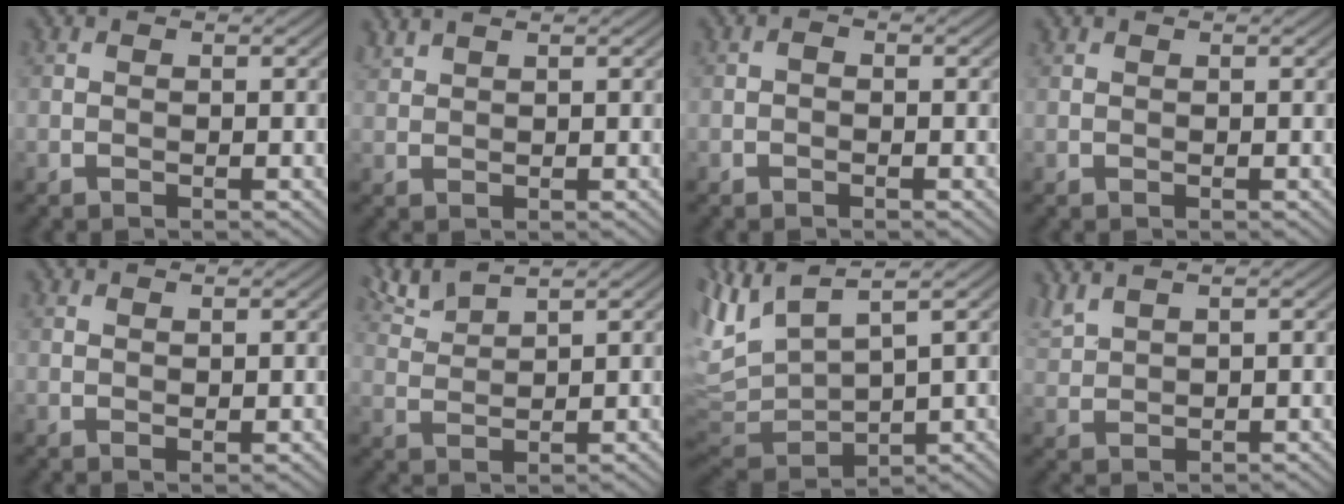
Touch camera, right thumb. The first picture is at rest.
{"total": 1.8, "force": [1.7, 0.2, 0.5], "torque": [-0.018, 0.007, 0.042]}
{"total": 0.7, "force": [-0.3, 0.4, 0.4], "torque": [-0.006, 0.002, -0.008]}
{"total": 0.5, "force": [0.5, 0.1, 0.0], "torque": [0.000, 0.003, 0.013]}
{"total": 1.0, "force": [0.9, 0.2, 0.4], "torque": [-0.012, -0.001, 0.017]}
{"total": 4.5, "force": [3.7, 0.6, 2.4], "torque": [-0.061, 0.011, 0.082]}
{"total": 9.3, "force": [4.4, 3.0, 7.6], "torque": [-0.196, 0.006, 0.087]}
{"total": 3.3, "force": [2.9, 0.5, 1.5], "torque": [-0.043, 0.010, 0.067]}